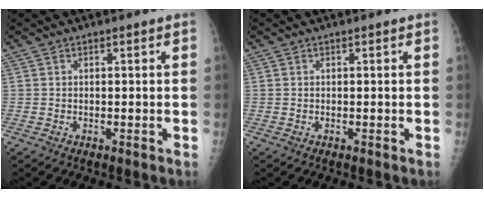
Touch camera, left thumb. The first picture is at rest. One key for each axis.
{"total": 0.0}